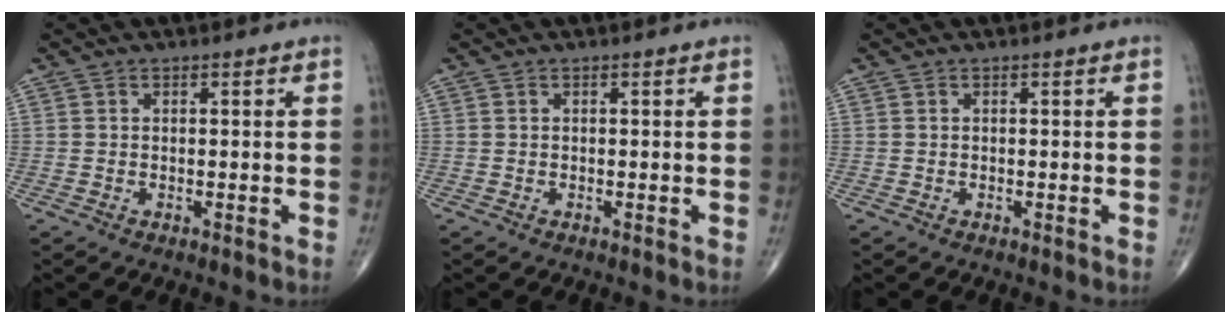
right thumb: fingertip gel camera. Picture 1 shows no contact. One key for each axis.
{"total": 0.0}
{"total": 0.0}